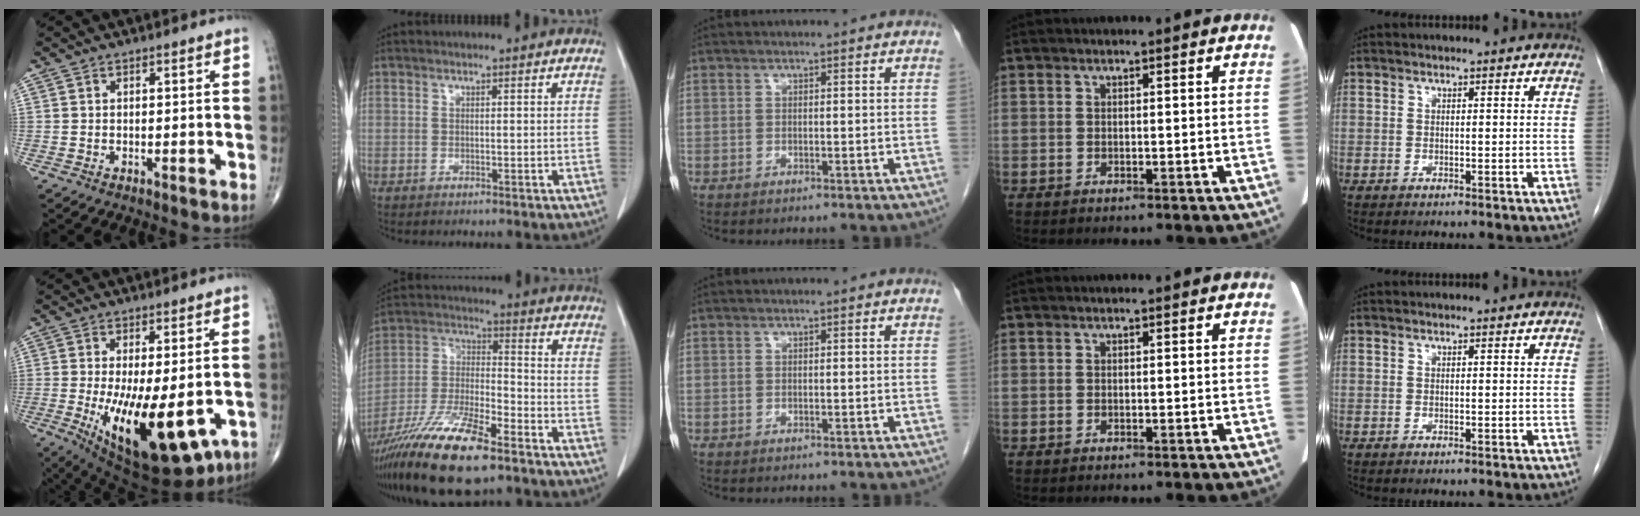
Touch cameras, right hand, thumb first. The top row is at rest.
{"thumb": {"total": 19.1, "force": [-5.2, 7.4, 16.8], "torque": [-0.259, -0.030, -0.057]}, "index": {"total": 17.9, "force": [-11.9, 3.6, 12.9], "torque": [-0.275, -0.025, -0.219]}}